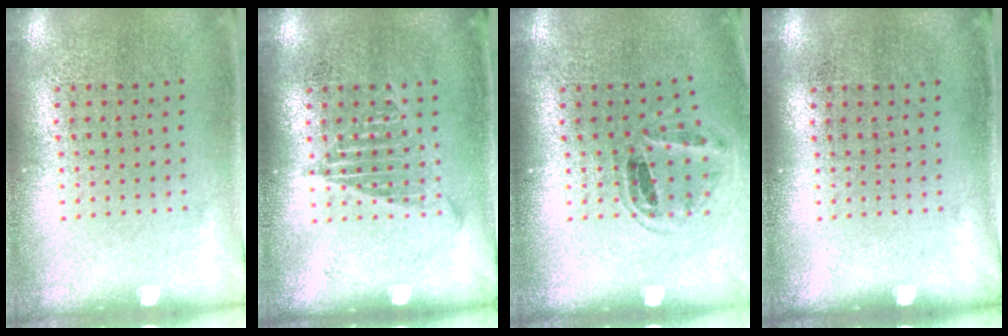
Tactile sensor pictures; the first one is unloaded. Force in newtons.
{"total": 1.4, "press": 1.4, "slide": 0.2}
{"total": 0.9, "press": 0.9, "slide": 0.1}
{"total": 0.0}